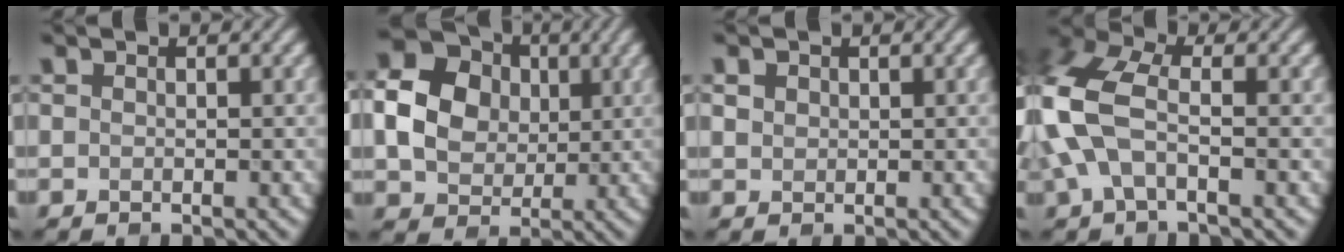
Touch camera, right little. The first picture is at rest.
{"total": 10.3, "force": [1.6, 8.9, 5.0], "torque": [-0.117, 0.028, 0.036]}
{"total": 1.0, "force": [0.3, 0.9, 0.3], "torque": [-0.006, -0.002, 0.012]}
{"total": 7.2, "force": [-0.6, 3.8, 6.1], "torque": [-0.163, 0.014, -0.024]}